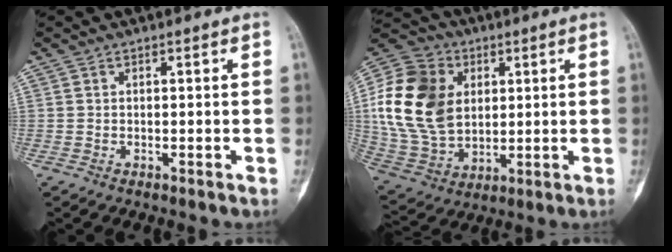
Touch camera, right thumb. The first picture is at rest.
{"total": 20.3, "force": [3.6, 15.1, 13.1], "torque": [-0.246, -0.003, 0.074]}